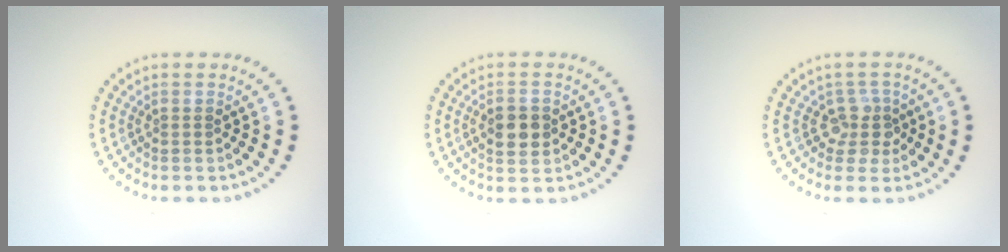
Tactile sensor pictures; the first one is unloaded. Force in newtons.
{"total": 3.0, "press": 3.0, "slide": 0.1}
{"total": 2.4, "press": 1.8, "slide": 1.6}